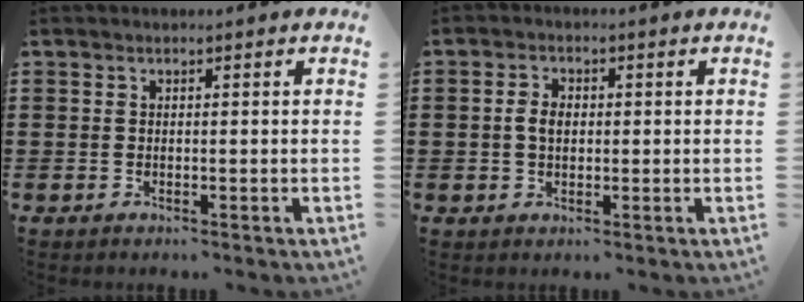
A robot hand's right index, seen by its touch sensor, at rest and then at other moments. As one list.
[{"total": 2.8, "force": [0.1, 1.8, 2.2], "torque": [-0.044, 0.009, -0.001]}]